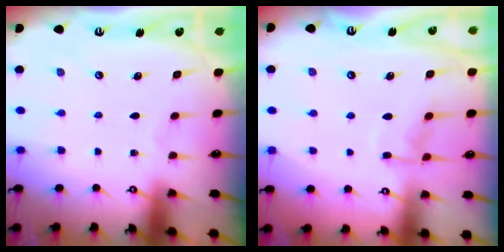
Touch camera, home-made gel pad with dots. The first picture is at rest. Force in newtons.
{"total": 6.6, "press": 6.6, "slide": 0.7}